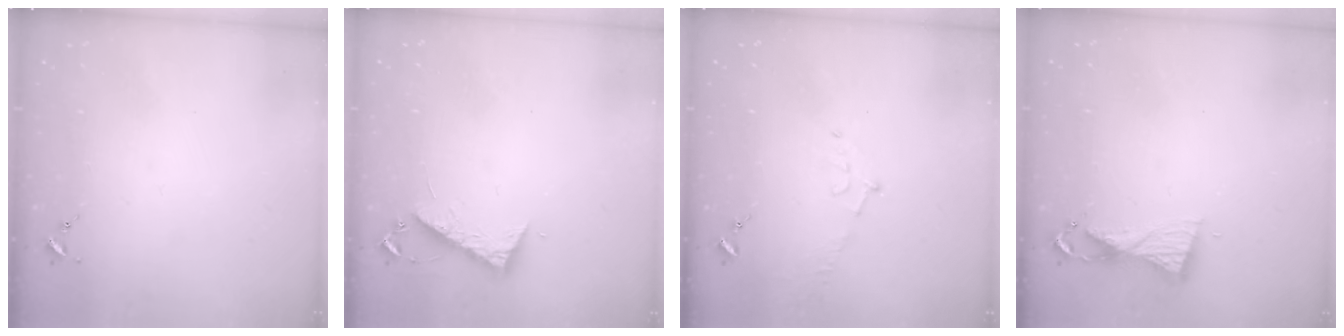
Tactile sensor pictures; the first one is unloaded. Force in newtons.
{"total": 7.7, "press": 7.6, "slide": 0.6}
{"total": 5.7, "press": 5.7, "slide": 0.6}
{"total": 6.2, "press": 6.1, "slide": 0.6}